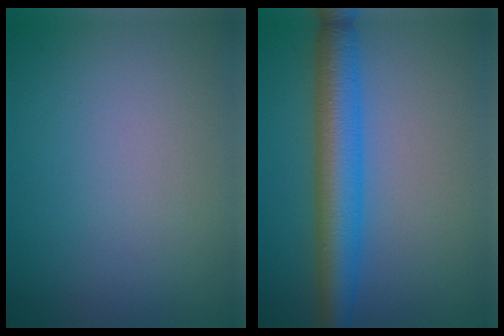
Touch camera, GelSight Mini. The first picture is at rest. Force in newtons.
{"total": 6.0, "press": 6.0, "slide": 0.1}